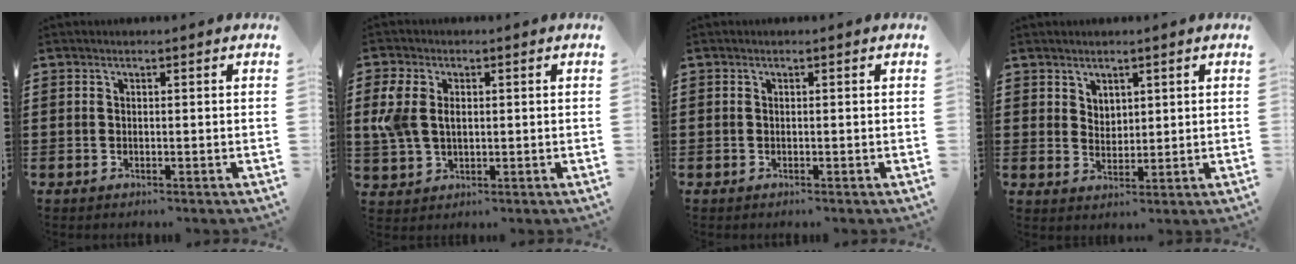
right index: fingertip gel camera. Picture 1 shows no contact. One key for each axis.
{"total": 5.3, "fx": 0.9, "fy": 3.6, "fz": 3.8, "tx": -0.112, "ty": 0.002, "tz": 0.006}
{"total": 0.0}
{"total": 4.5, "fx": 3.5, "fy": 2.8, "fz": 0.2, "tx": -0.018, "ty": -0.002, "tz": 0.066}